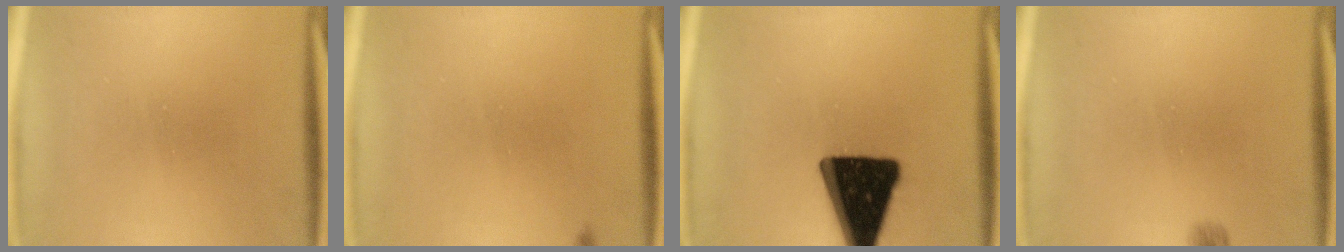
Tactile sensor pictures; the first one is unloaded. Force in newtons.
{"total": 0.6}
{"total": 19.3}
{"total": 1.3}